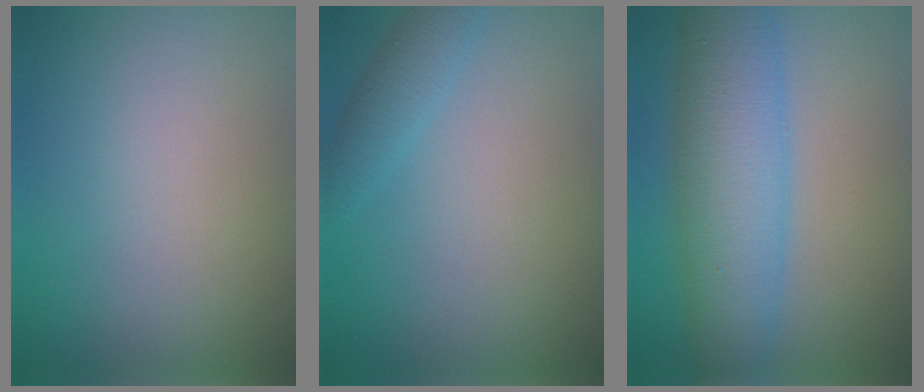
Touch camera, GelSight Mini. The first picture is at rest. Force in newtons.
{"total": 1.9, "press": 1.9, "slide": 0.1}
{"total": 7.7, "press": 7.7, "slide": 0.1}